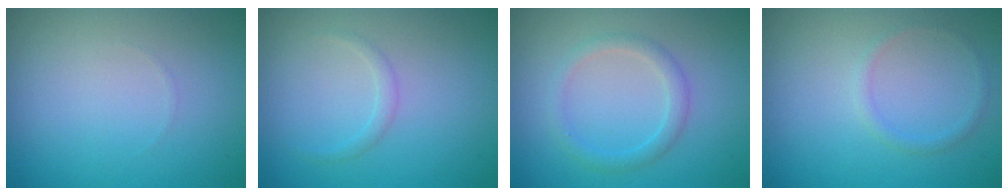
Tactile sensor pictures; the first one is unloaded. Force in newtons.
{"total": 0.9, "press": 0.9, "slide": 0.0}
{"total": 1.9, "press": 1.9, "slide": 0.1}
{"total": 0.9, "press": 0.9, "slide": 0.1}